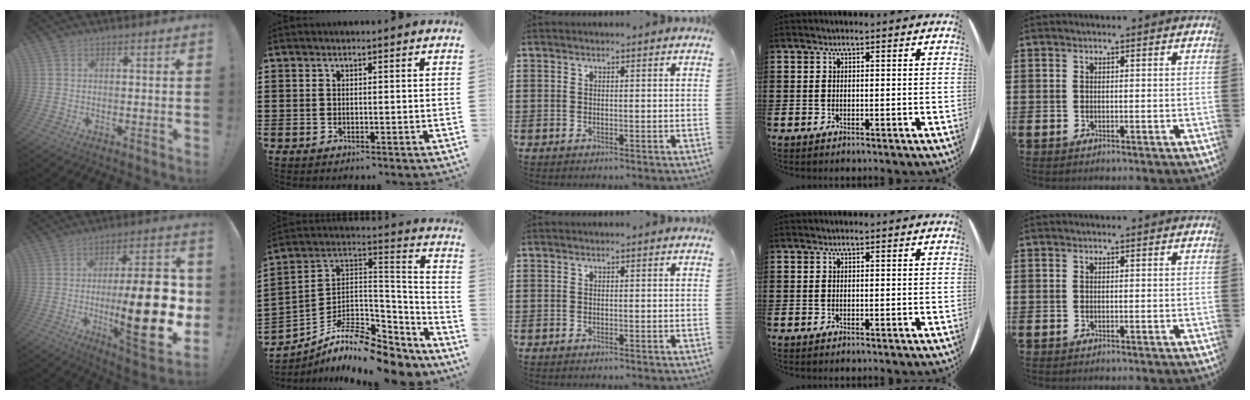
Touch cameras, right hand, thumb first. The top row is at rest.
{"thumb": {"total": 26.8, "force": [-2.0, 7.7, 25.5], "torque": [-0.385, -0.005, -0.024]}, "index": {"total": 9.9, "force": [-7.8, 3.8, 4.7], "torque": [-0.091, 0.011, -0.152]}}